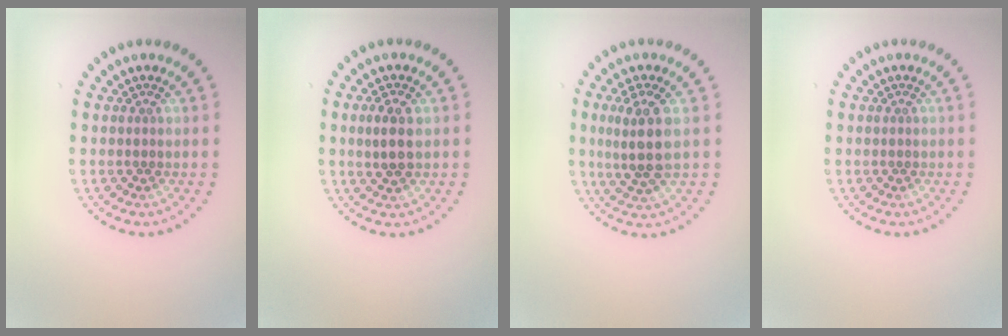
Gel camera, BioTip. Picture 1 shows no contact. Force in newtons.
{"total": 2.4, "press": 2.4, "slide": 0.3}
{"total": 3.7, "press": 3.4, "slide": 1.5}
{"total": 0.0}